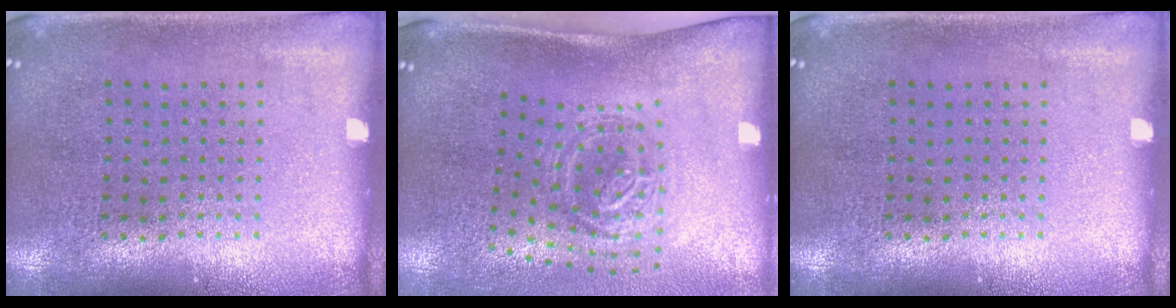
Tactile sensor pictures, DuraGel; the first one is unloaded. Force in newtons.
{"total": 1.8, "press": 1.2, "slide": 1.3}
{"total": 0.0}